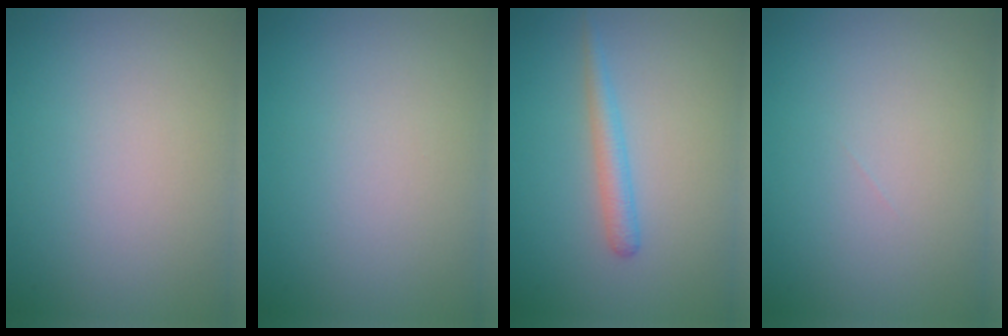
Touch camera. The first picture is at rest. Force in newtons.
{"total": 0.0}
{"total": 1.8, "press": 1.8, "slide": 0.1}
{"total": 0.0}